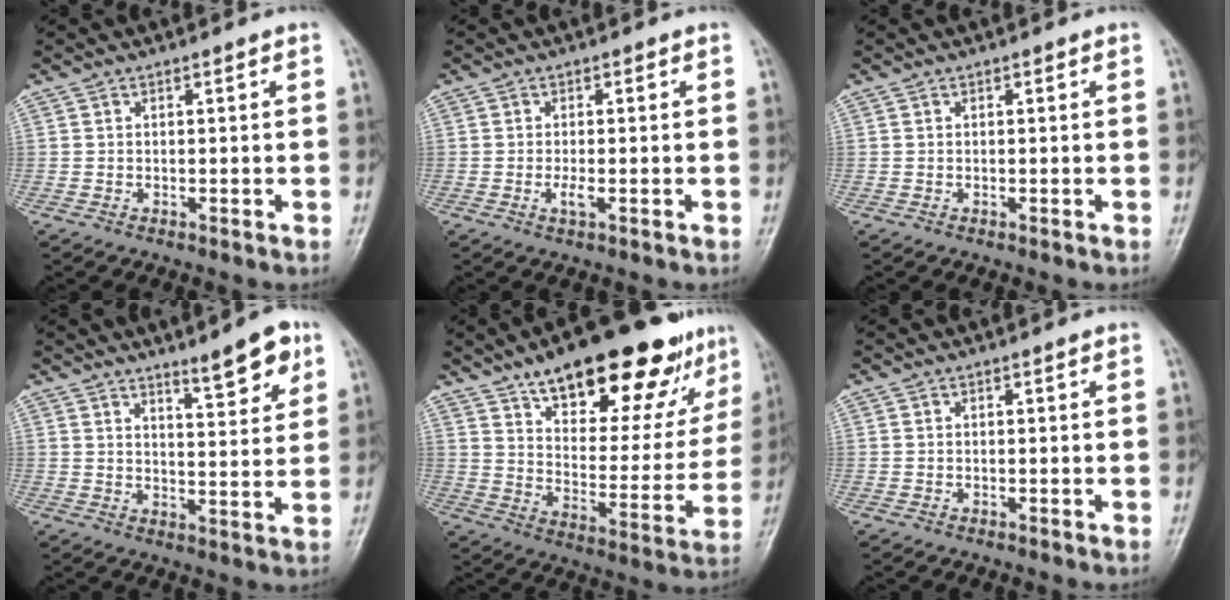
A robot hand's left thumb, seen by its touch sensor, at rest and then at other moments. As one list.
[{"total": 2.2, "force": [-0.5, 0.9, 2.0], "torque": [-0.036, -0.004, -0.011]}, {"total": 0.0}, {"total": 8.5, "force": [5.5, 2.1, 6.1], "torque": [-0.070, -0.037, 0.082]}, {"total": 26.6, "force": [17.4, 10.3, 17.3], "torque": [-0.198, -0.052, 0.259]}, {"total": 0.0}]